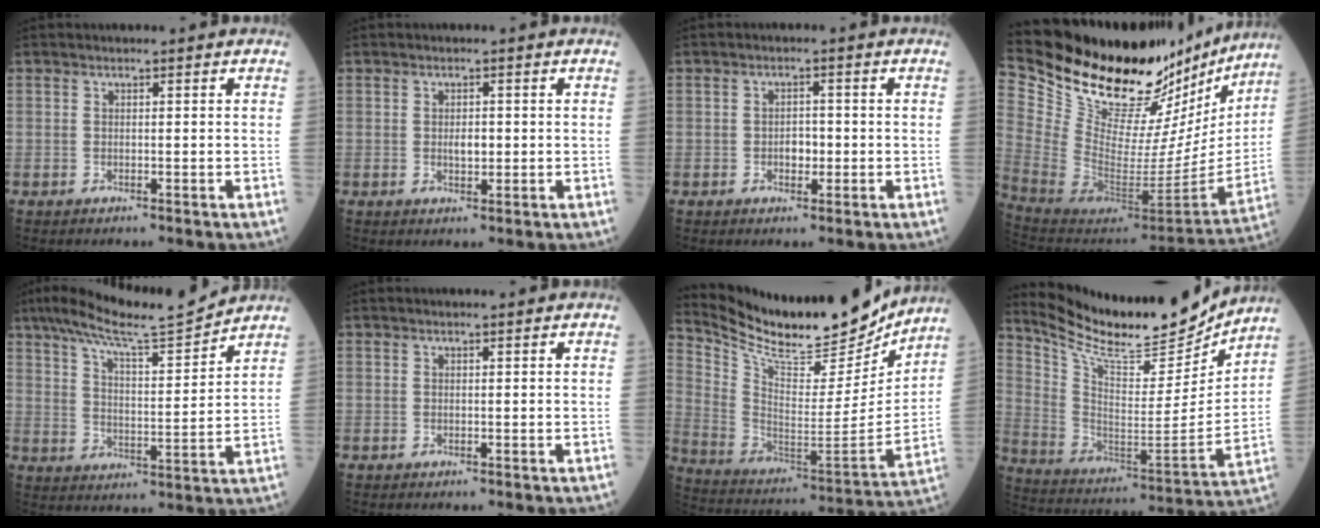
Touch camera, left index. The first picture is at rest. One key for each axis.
{"total": 1.8, "fx": 0.1, "fy": 0.9, "fz": 1.6, "tx": -0.028, "ty": -0.002, "tz": 0.003}
{"total": 2.2, "fx": -0.5, "fy": 1.4, "fz": 1.6, "tx": -0.024, "ty": 0.004, "tz": -0.006}
{"total": 31.6, "fx": 26.9, "fy": 9.3, "fz": 13.8, "tx": -0.232, "ty": -0.046, "tz": 0.406}
{"total": 12.5, "fx": 11.3, "fy": -0.1, "fz": 5.3, "tx": -0.098, "ty": 0.002, "tz": 0.185}
{"total": 0.9, "fx": 0.9, "fy": -0.1, "fz": 0.4, "tx": -0.006, "ty": 0.004, "tz": 0.016}
{"total": 22.3, "fx": 20.5, "fy": 4.1, "fz": 7.8, "tx": -0.157, "ty": -0.046, "tz": 0.327}
{"total": 19.8, "fx": 18.4, "fy": 3.1, "fz": 6.5, "tx": -0.139, "ty": -0.044, "tz": 0.300}